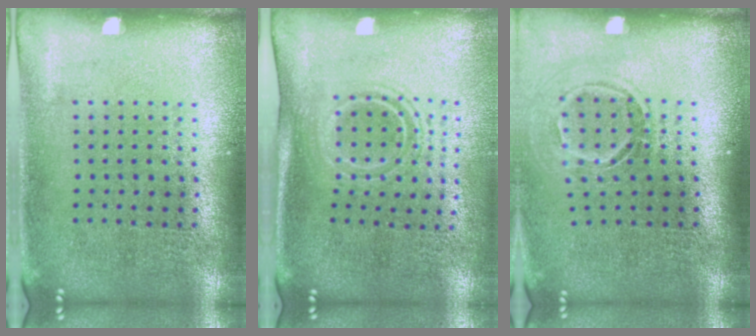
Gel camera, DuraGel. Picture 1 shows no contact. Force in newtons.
{"total": 1.6, "press": 1.1, "slide": 1.2}
{"total": 1.6, "press": 1.1, "slide": 1.2}